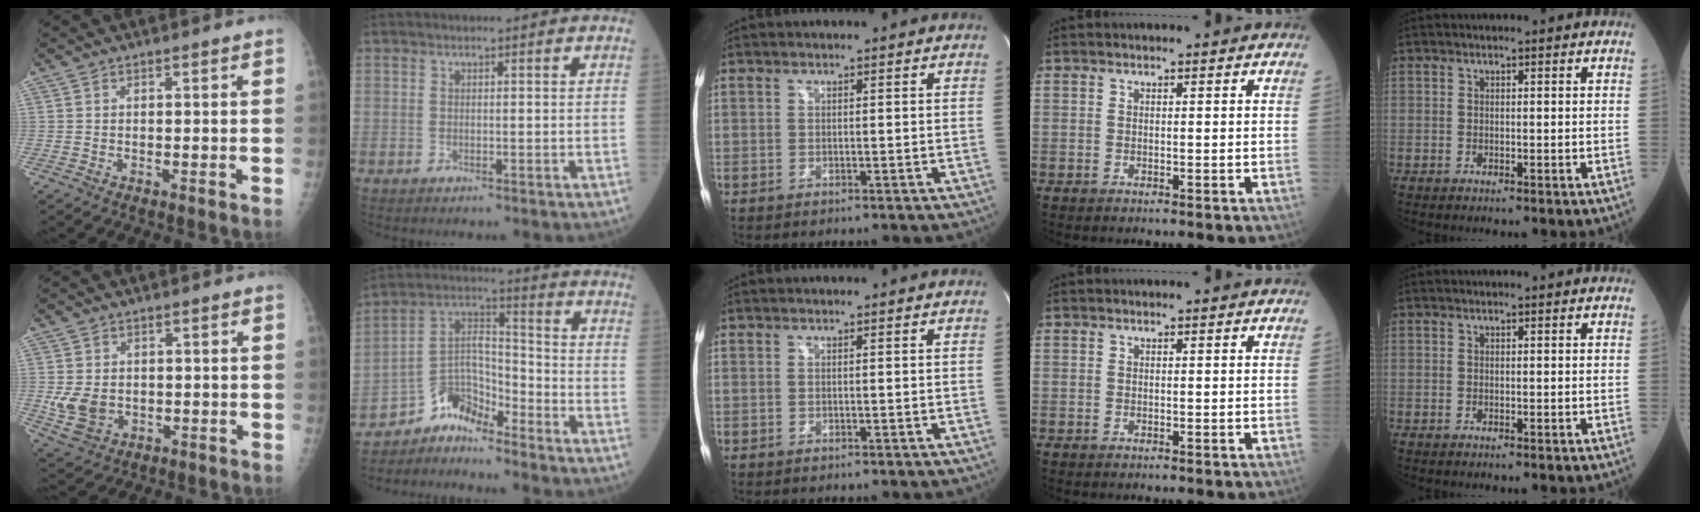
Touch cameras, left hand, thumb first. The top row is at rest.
{"thumb": {"total": 6.2, "force": [-0.7, 4.9, 3.7], "torque": [-0.059, -0.004, 0.000]}, "index": {"total": 6.5, "force": [-6.1, 1.8, 1.1], "torque": [-0.018, 0.036, -0.119]}}